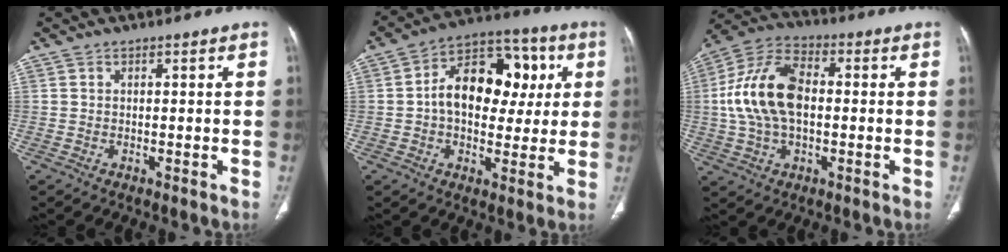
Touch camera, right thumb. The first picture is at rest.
{"total": 16.7, "force": [2.1, 11.3, 12.2], "torque": [-0.143, 0.026, 0.025]}
{"total": 15.5, "force": [0.5, 9.2, 12.4], "torque": [-0.242, 0.027, 0.003]}